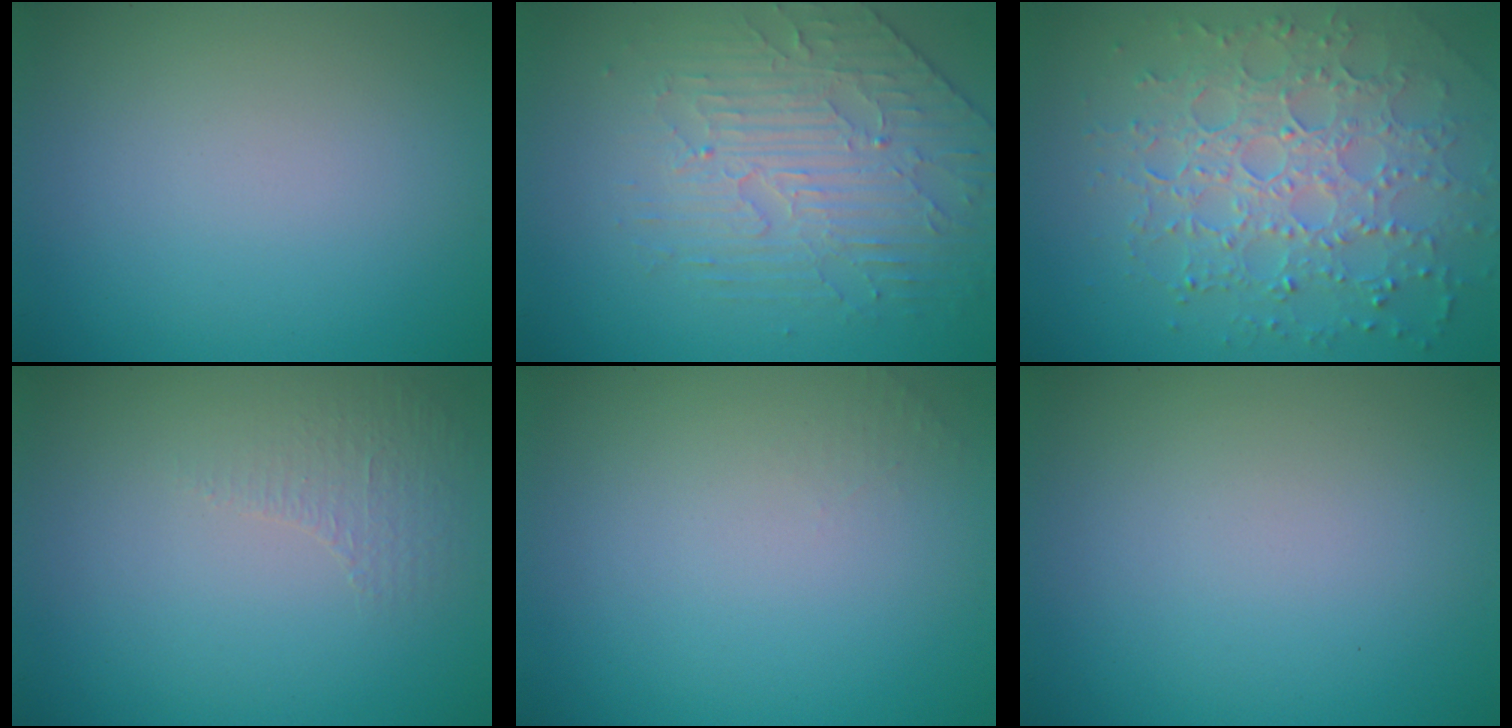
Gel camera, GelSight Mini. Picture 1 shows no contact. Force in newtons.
{"total": 3.9, "press": 3.6, "slide": 1.6}
{"total": 7.2, "press": 5.2, "slide": 4.9}
{"total": 0.9, "press": 0.5, "slide": 0.8}
{"total": 0.7, "press": 0.7, "slide": 0.1}
{"total": 0.0}